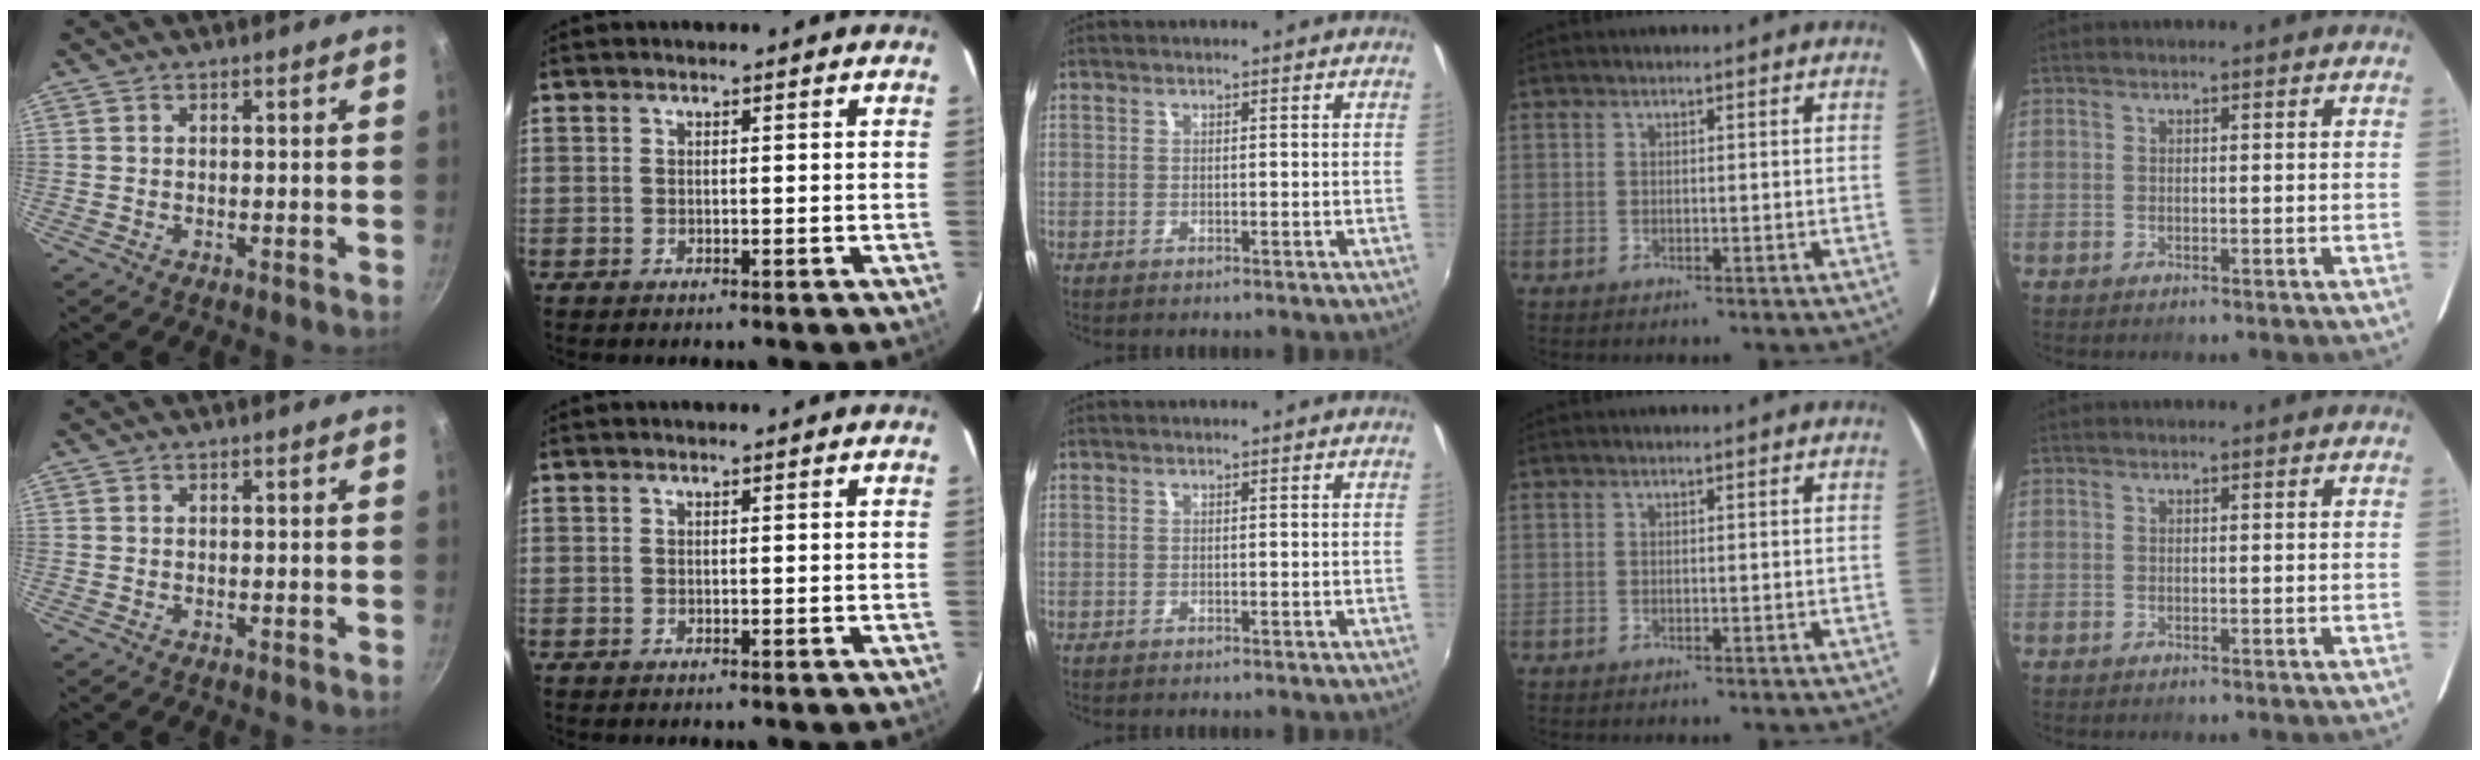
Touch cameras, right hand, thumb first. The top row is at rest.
{}